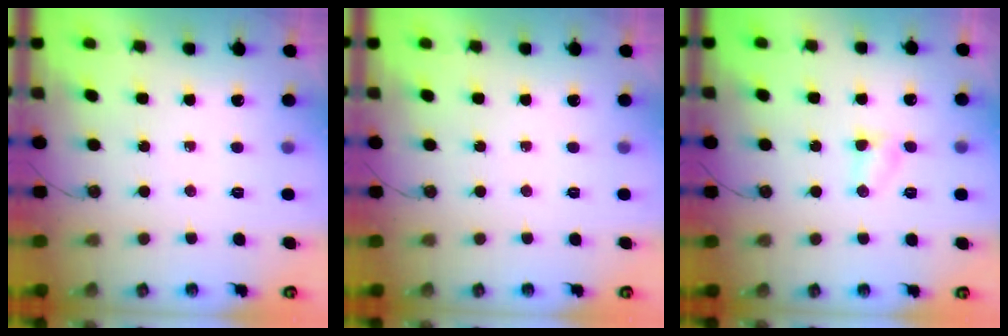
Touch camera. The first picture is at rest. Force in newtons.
{"total": 0.0}
{"total": 3.0, "press": 3.0, "slide": 0.3}